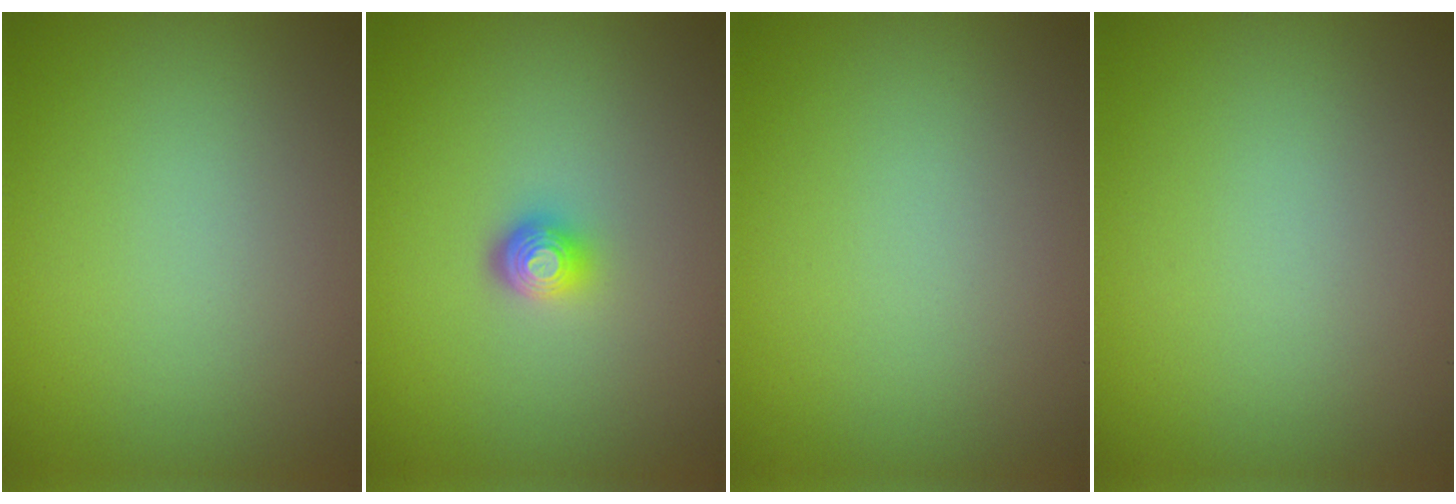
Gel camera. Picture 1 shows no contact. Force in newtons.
{"total": 2.0, "press": 1.4, "slide": 1.4}
{"total": 0.0}
{"total": 0.0}